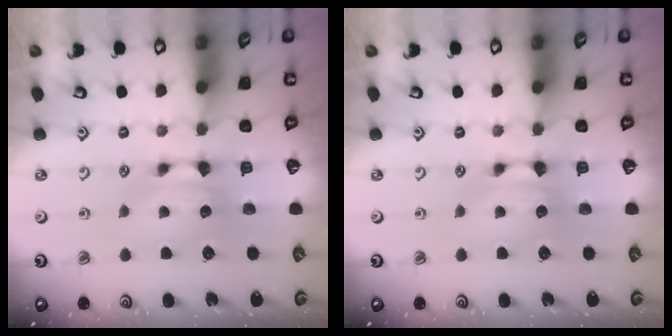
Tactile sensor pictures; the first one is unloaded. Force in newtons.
{"total": 0.0}